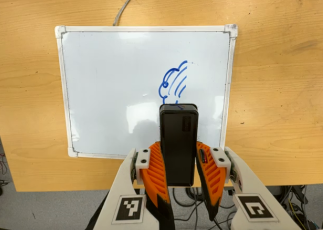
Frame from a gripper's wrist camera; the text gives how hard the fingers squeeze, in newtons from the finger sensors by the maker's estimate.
{"total": 8.4, "left": 6.1, "right": 10.8}